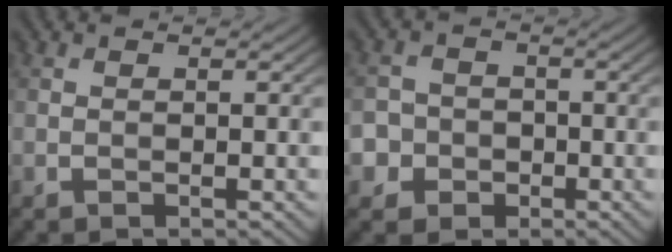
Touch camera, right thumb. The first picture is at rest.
{"total": 4.8, "force": [-1.9, 4.3, 0.8], "torque": [-0.015, 0.001, -0.056]}